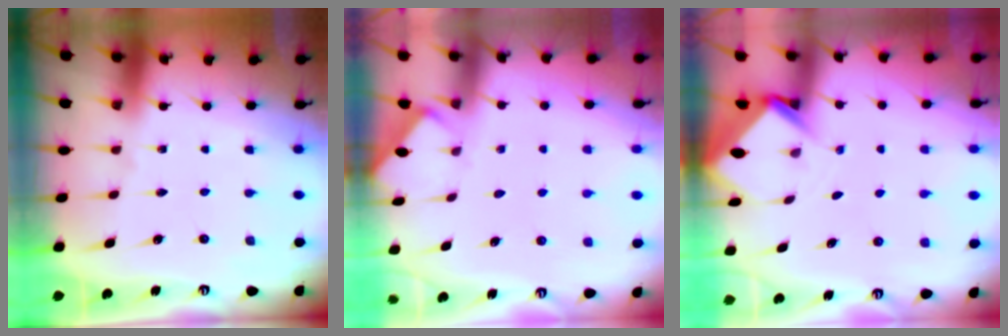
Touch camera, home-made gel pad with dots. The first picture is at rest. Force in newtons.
{"total": 1.7, "press": 1.7, "slide": 0.3}
{"total": 3.1, "press": 3.1, "slide": 0.2}